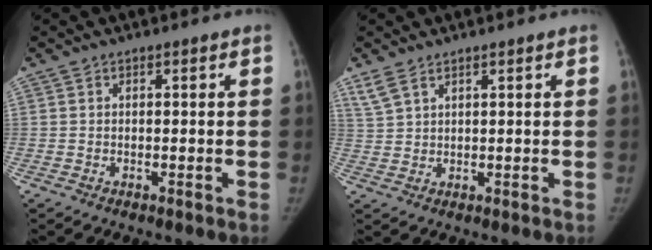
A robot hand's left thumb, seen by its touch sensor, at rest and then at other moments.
{"total": 3.4, "force": [2.5, 1.4, 1.8], "torque": [-0.042, 0.001, 0.061]}